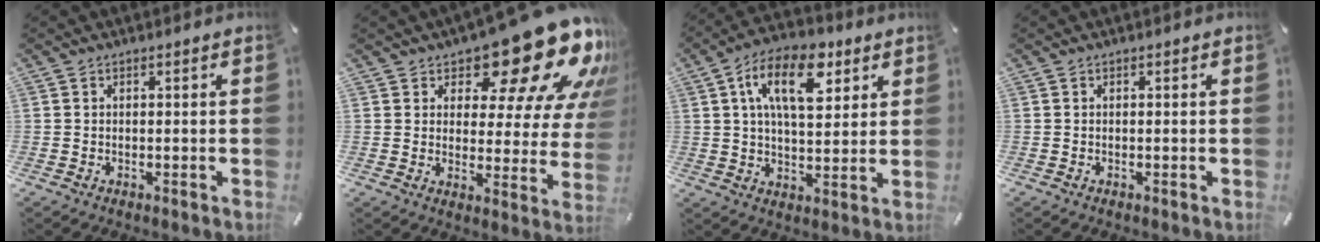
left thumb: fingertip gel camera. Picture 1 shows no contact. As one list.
[{"total": 21.0, "force": [14.7, 7.9, 12.8], "torque": [-0.175, -0.103, 0.240]}, {"total": 14.8, "force": [6.6, 7.6, 10.8], "torque": [-0.172, -0.009, 0.112]}, {"total": 0.0}]